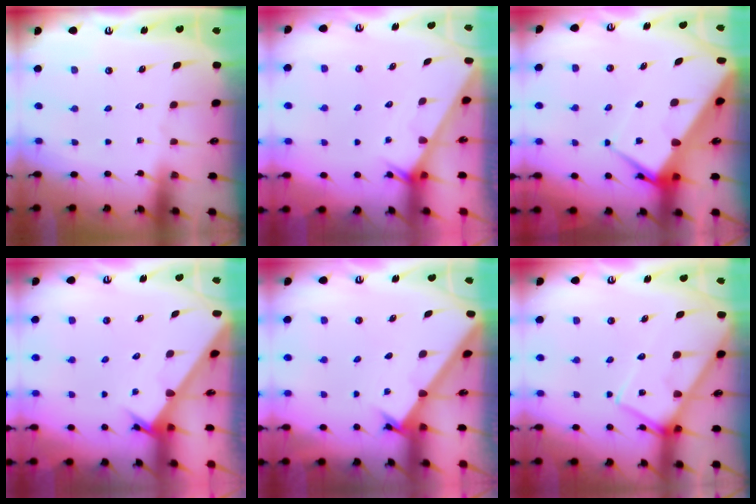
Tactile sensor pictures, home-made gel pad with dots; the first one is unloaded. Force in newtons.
{"total": 2.0, "press": 2.0, "slide": 0.0}
{"total": 9.2, "press": 9.2, "slide": 0.8}
{"total": 2.9, "press": 2.9, "slide": 0.1}
{"total": 1.8, "press": 1.8, "slide": 0.1}
{"total": 10.2, "press": 10.1, "slide": 1.1}